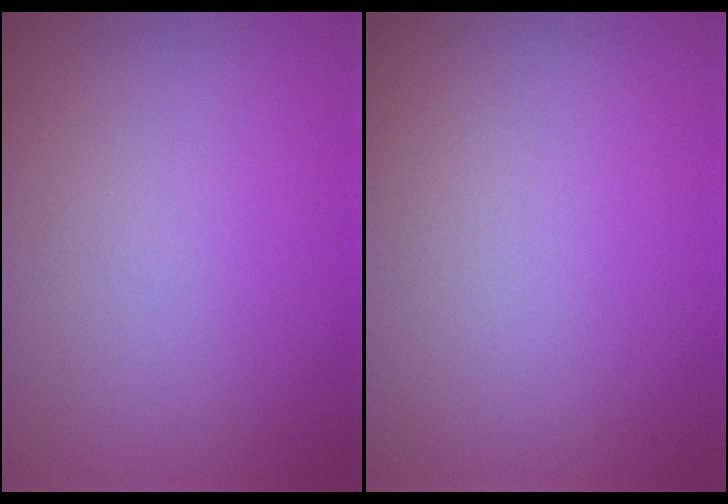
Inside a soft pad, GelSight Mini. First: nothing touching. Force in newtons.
{"total": 0.0}